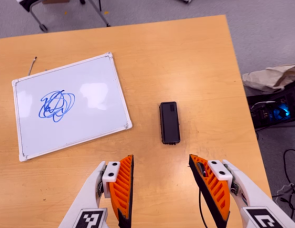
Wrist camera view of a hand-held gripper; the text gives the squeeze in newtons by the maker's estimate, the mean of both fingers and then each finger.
{"total": 0.0}